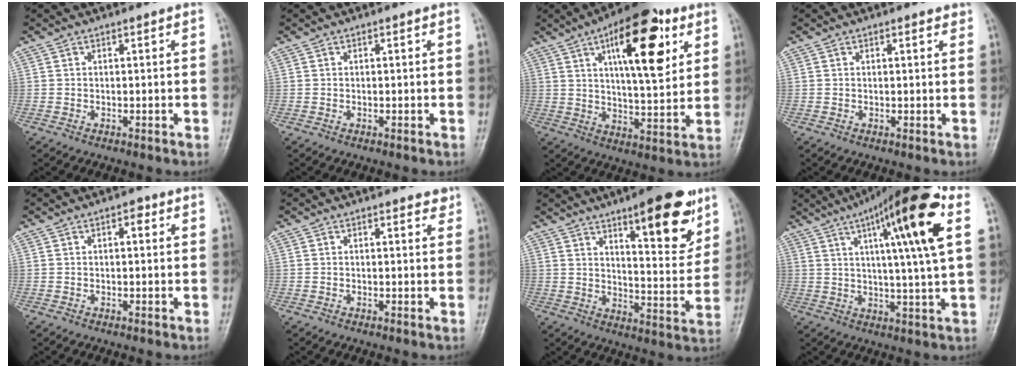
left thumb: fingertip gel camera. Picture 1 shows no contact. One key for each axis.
{"total": 0.0}
{"total": 18.4, "fx": 7.7, "fy": 6.9, "fz": 15.3, "tx": -0.197, "ty": -0.023, "tz": 0.114}
{"total": 1.0, "fx": 0.7, "fy": 0.4, "fz": 0.6, "tx": -0.008, "ty": -0.003, "tz": 0.008}
{"total": 2.0, "fx": 0.7, "fy": 1.0, "fz": 1.6, "tx": -0.017, "ty": 0.003, "tz": 0.007}
{"total": 1.7, "fx": 1.2, "fy": 0.7, "fz": 0.9, "tx": -0.003, "ty": -0.006, "tz": 0.012}
{"total": 16.7, "fx": 9.9, "fy": 4.8, "fz": 12.5, "tx": -0.140, "ty": -0.057, "tz": 0.145}
{"total": 19.4, "fx": 7.4, "fy": 2.2, "fz": 17.8, "tx": -0.267, "ty": -0.005, "tz": 0.105}